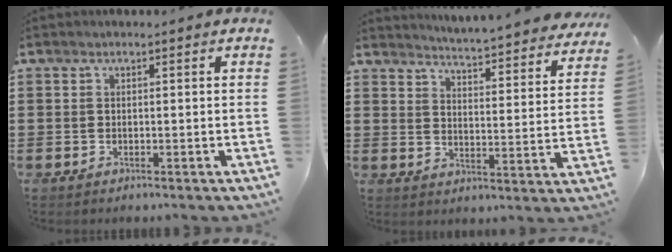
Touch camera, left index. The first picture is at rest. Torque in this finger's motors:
{"motor_torque": [2.14, 0.00, 0.13, 0.01]}